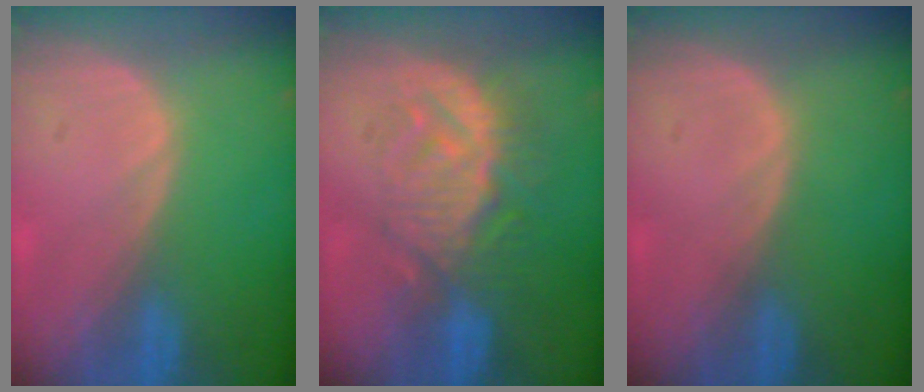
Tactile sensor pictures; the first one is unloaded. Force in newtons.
{"total": 9.2, "press": 8.6, "slide": 3.2}
{"total": 0.0}